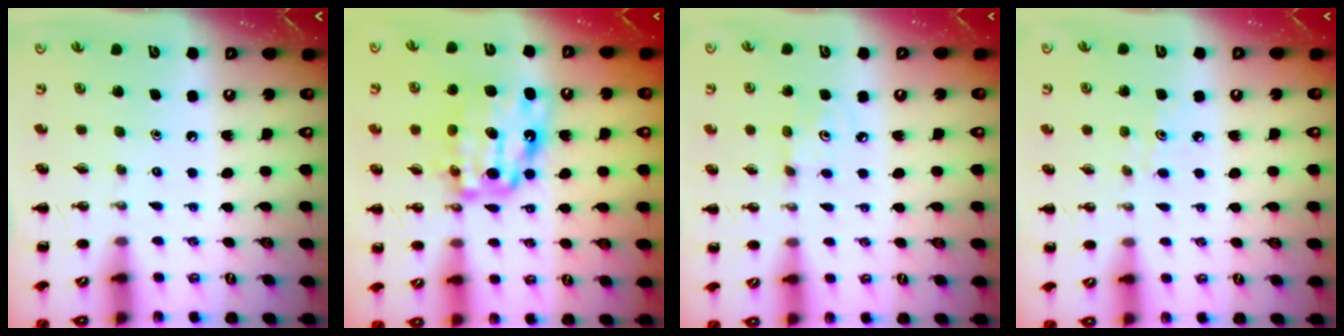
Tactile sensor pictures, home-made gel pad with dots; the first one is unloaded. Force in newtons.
{"total": 15.5, "press": 15.4, "slide": 1.7}
{"total": 3.8, "press": 3.6, "slide": 1.1}
{"total": 3.4, "press": 3.1, "slide": 1.4}